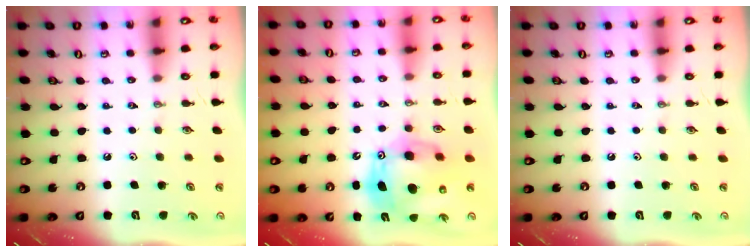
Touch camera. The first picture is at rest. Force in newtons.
{"total": 16.5, "press": 16.3, "slide": 2.7}
{"total": 0.0}